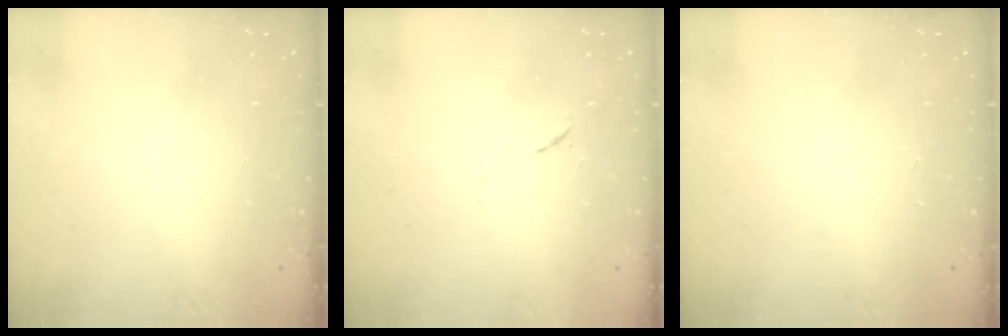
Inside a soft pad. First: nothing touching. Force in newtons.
{"total": 7.8, "press": 7.7, "slide": 0.6}
{"total": 0.0}